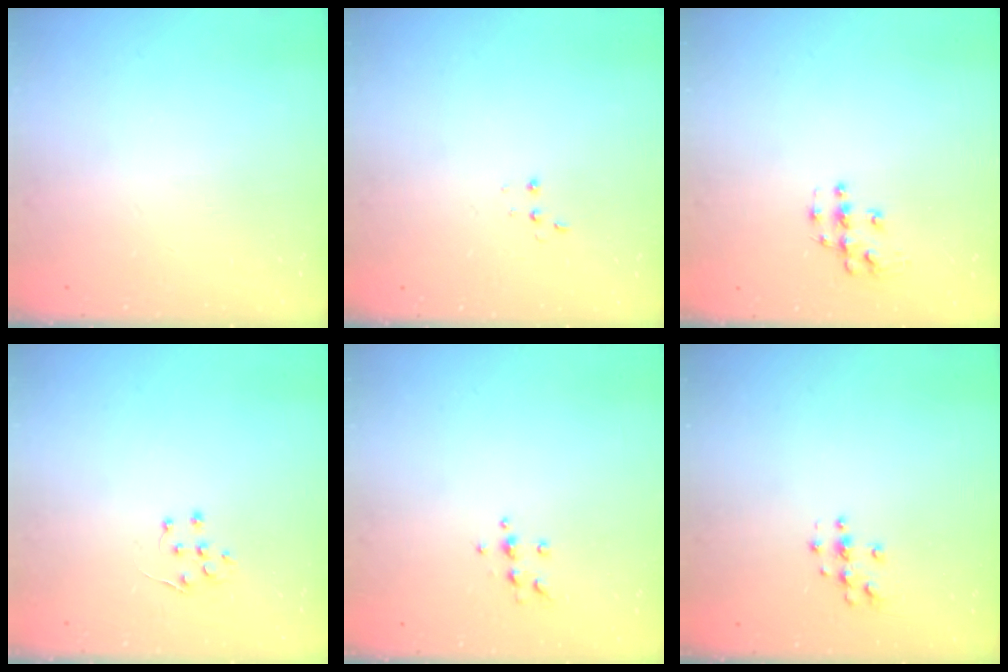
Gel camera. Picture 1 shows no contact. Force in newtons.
{"total": 2.7, "press": 2.7, "slide": 0.5}
{"total": 4.8, "press": 4.8, "slide": 0.3}
{"total": 5.1, "press": 5.1, "slide": 0.7}
{"total": 5.0, "press": 4.9, "slide": 0.5}
{"total": 3.6, "press": 3.6, "slide": 0.4}